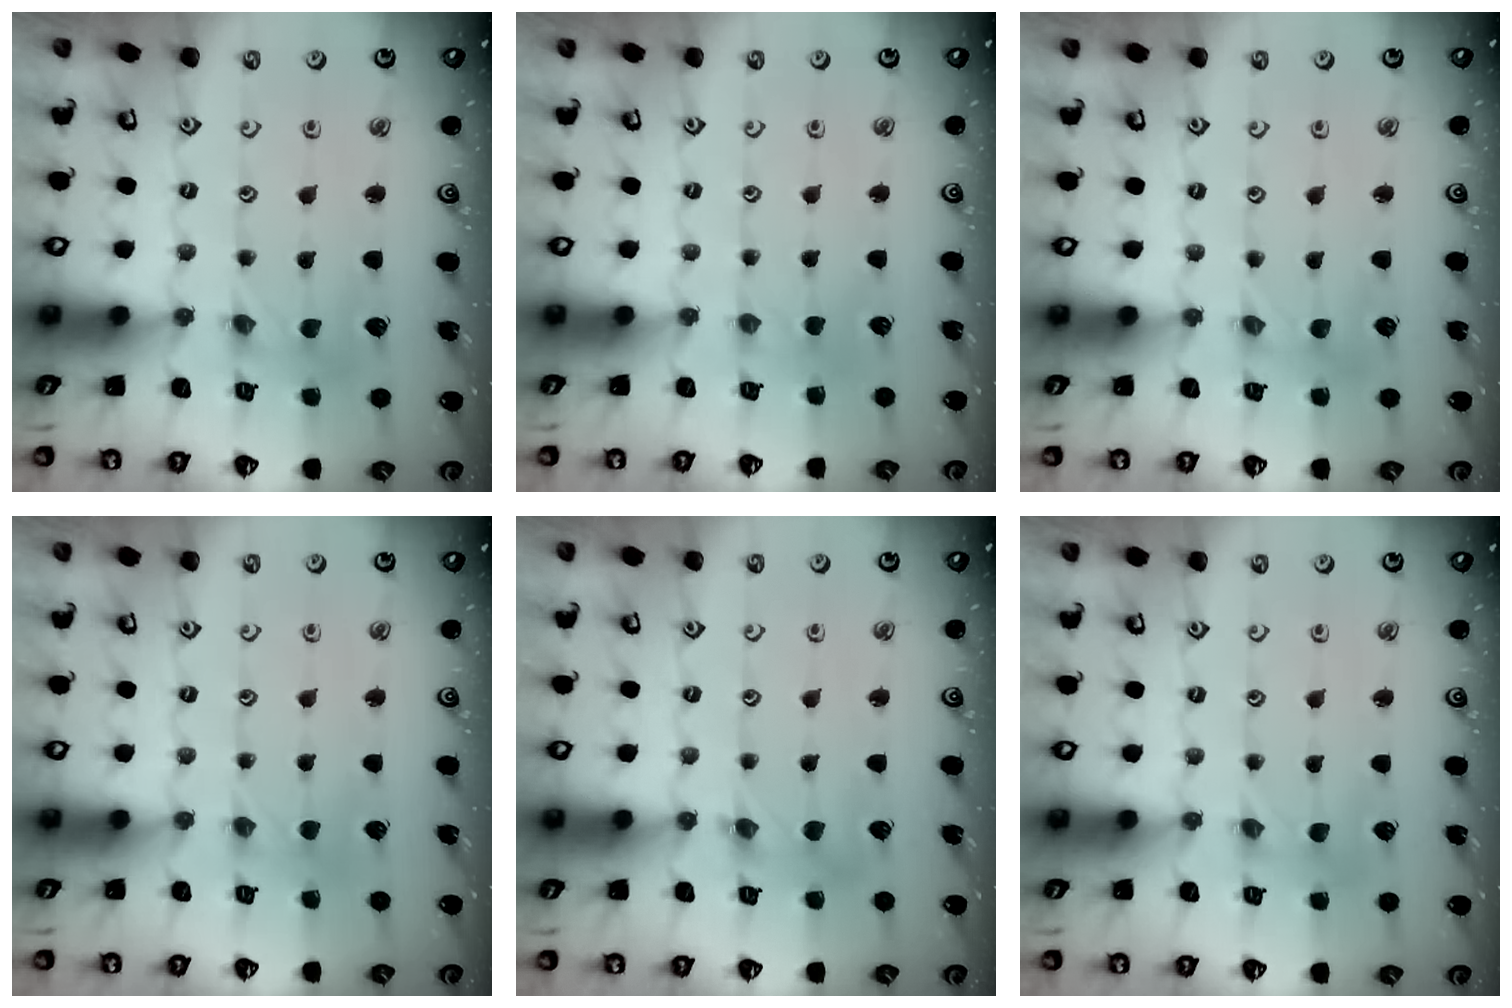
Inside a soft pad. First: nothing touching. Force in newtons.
{"total": 1.5, "press": 1.5, "slide": 0.3}
{"total": 1.2, "press": 1.2, "slide": 0.2}
{"total": 1.8, "press": 1.8, "slide": 0.2}
{"total": 4.4, "press": 4.4, "slide": 0.4}
{"total": 0.0}